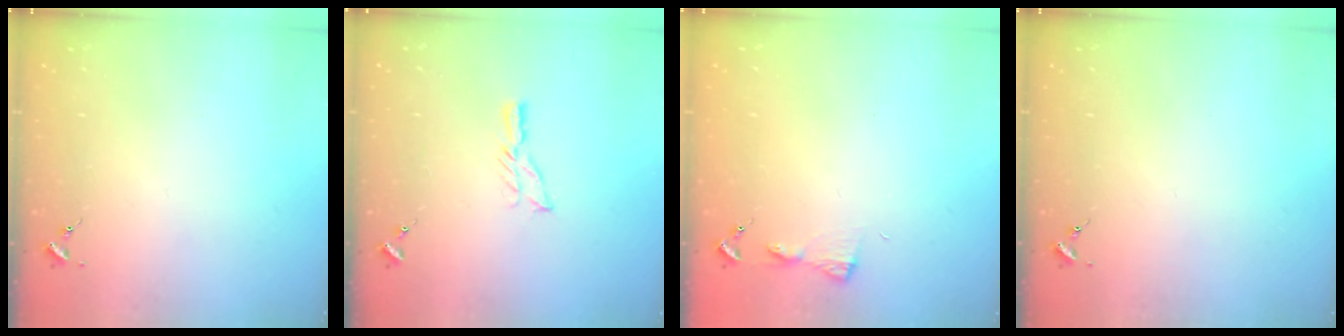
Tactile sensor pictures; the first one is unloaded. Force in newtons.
{"total": 5.8, "press": 5.8, "slide": 0.5}
{"total": 4.2, "press": 4.2, "slide": 0.5}
{"total": 0.0}